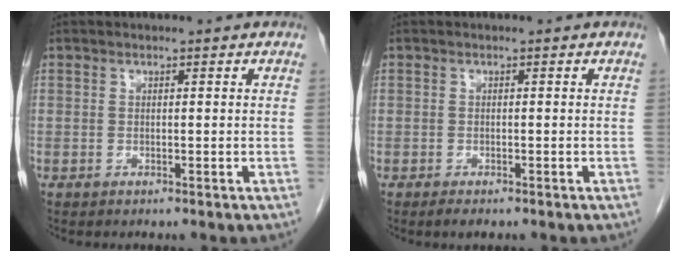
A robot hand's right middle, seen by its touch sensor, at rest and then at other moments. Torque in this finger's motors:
{"motor_torque": [0.24, 0.15, -0.06, -0.01]}